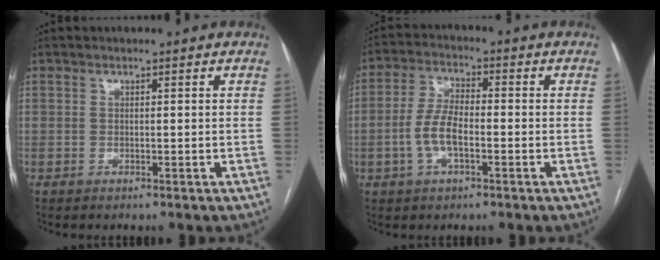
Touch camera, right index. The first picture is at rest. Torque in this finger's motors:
{"motor_torque": [0.15, -0.13, 0.11, 0.05]}